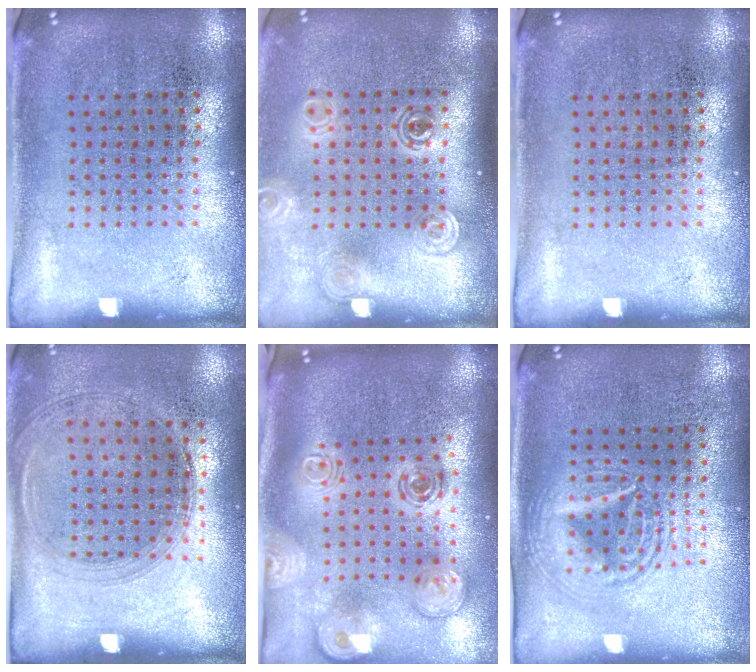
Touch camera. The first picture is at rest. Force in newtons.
{"total": 1.9, "press": 1.4, "slide": 1.2}
{"total": 0.0}
{"total": 1.4, "press": 1.2, "slide": 0.6}
{"total": 2.5, "press": 1.9, "slide": 1.6}
{"total": 2.2, "press": 2.2, "slide": 0.2}